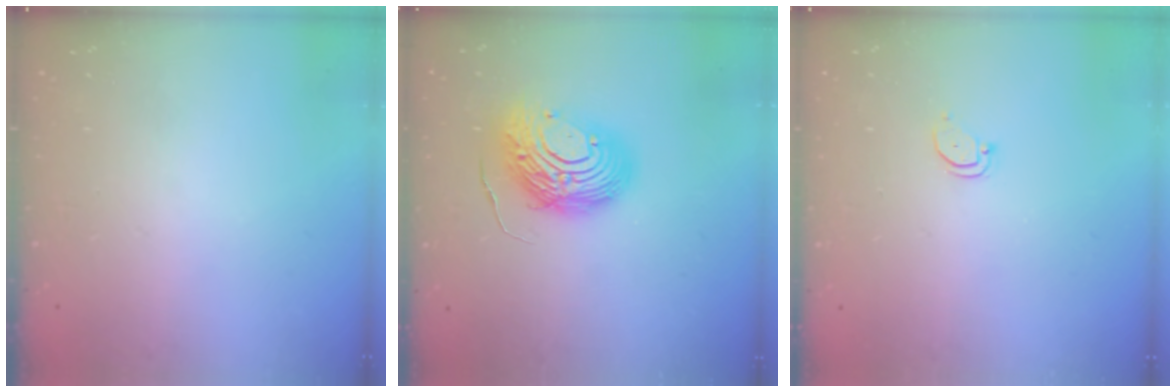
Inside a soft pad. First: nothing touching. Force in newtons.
{"total": 13.3, "press": 13.2, "slide": 1.2}
{"total": 2.4, "press": 2.4, "slide": 0.2}